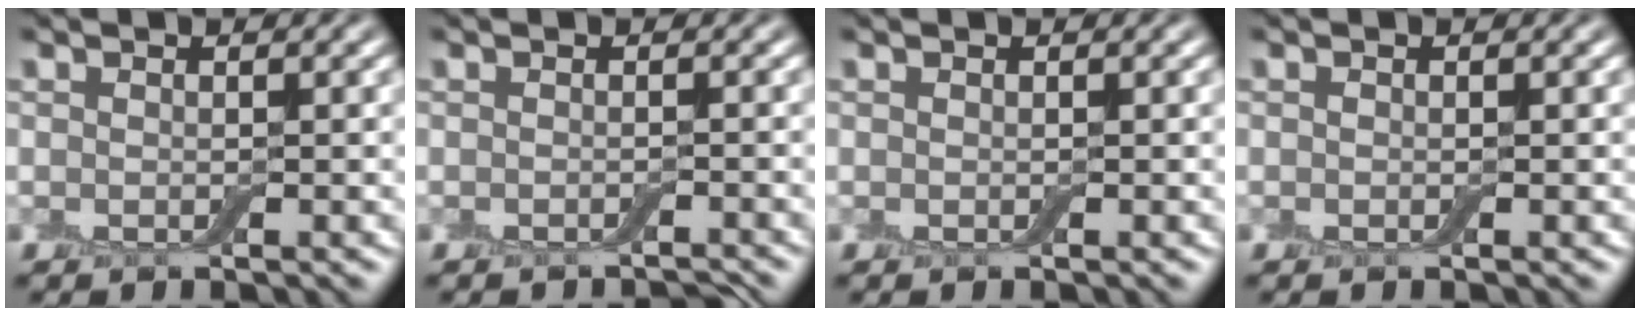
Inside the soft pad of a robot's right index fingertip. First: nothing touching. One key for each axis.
{"total": 1.2, "fx": -1.1, "fy": 0.0, "fz": 0.3, "tx": 0.000, "ty": -0.004, "tz": -0.018}
{"total": 0.0}
{"total": 0.0}